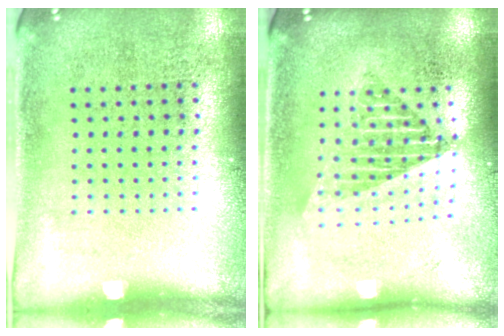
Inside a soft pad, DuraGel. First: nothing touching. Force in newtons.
{"total": 1.7, "press": 1.4, "slide": 1.1}